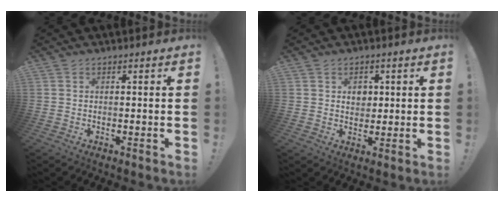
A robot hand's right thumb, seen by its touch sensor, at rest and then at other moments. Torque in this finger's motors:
{"motor_torque": [0.46, 0.72, 0.13, -0.18, 0.02]}